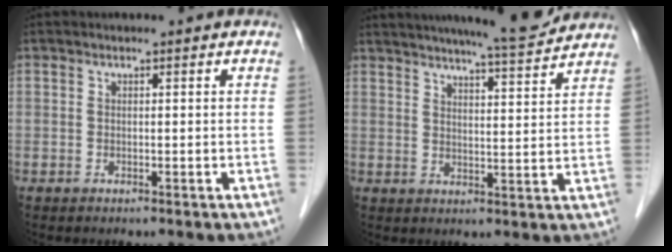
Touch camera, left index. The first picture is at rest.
{"total": 12.2, "force": [11.1, 0.3, 4.9], "torque": [-0.076, 0.000, 0.148]}